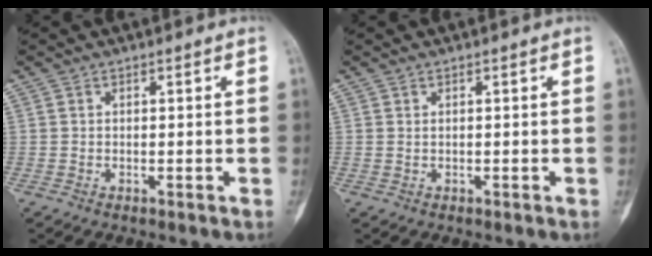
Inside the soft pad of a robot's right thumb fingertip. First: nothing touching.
{"total": 0.0}